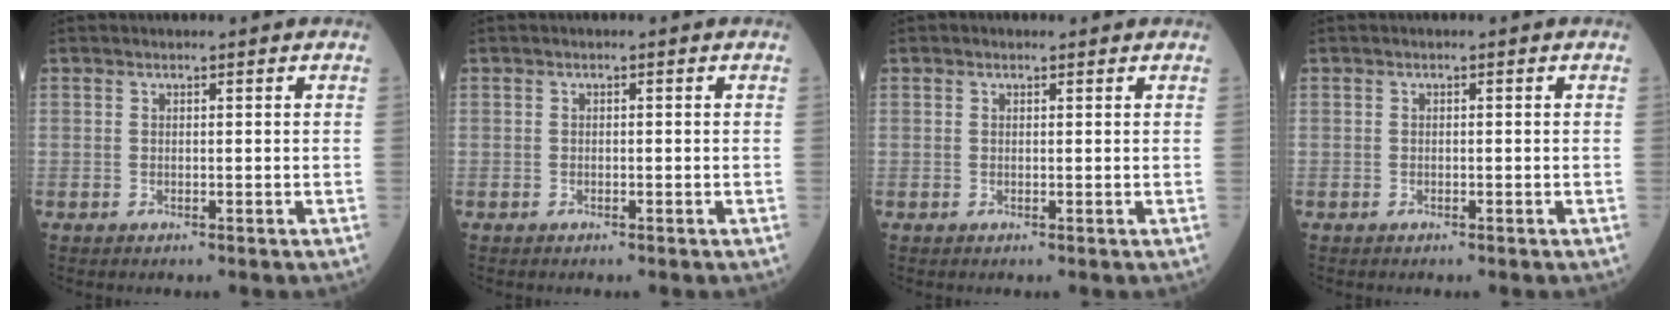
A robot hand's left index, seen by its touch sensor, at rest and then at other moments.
{"total": 0.0}
{"total": 0.6, "force": [0.4, 0.4, 0.1], "torque": [-0.006, -0.002, 0.002]}
{"total": 0.0}